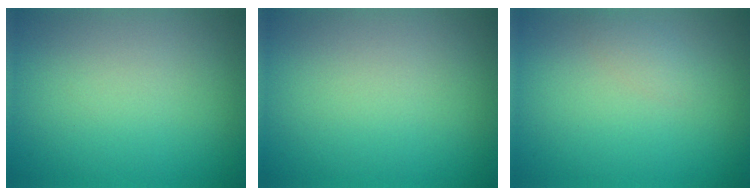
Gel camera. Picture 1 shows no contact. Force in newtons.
{"total": 0.0}
{"total": 1.1, "press": 1.1, "slide": 0.0}